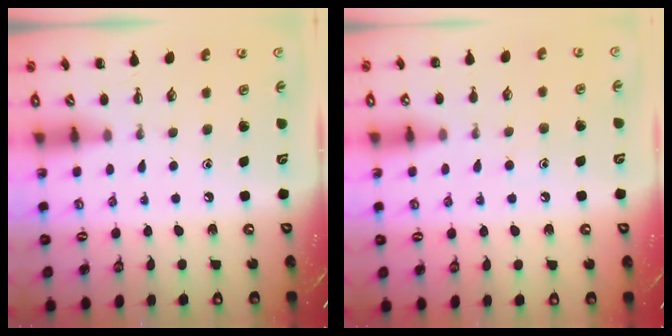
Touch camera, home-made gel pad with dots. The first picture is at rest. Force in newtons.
{"total": 6.9, "press": 6.8, "slide": 1.2}